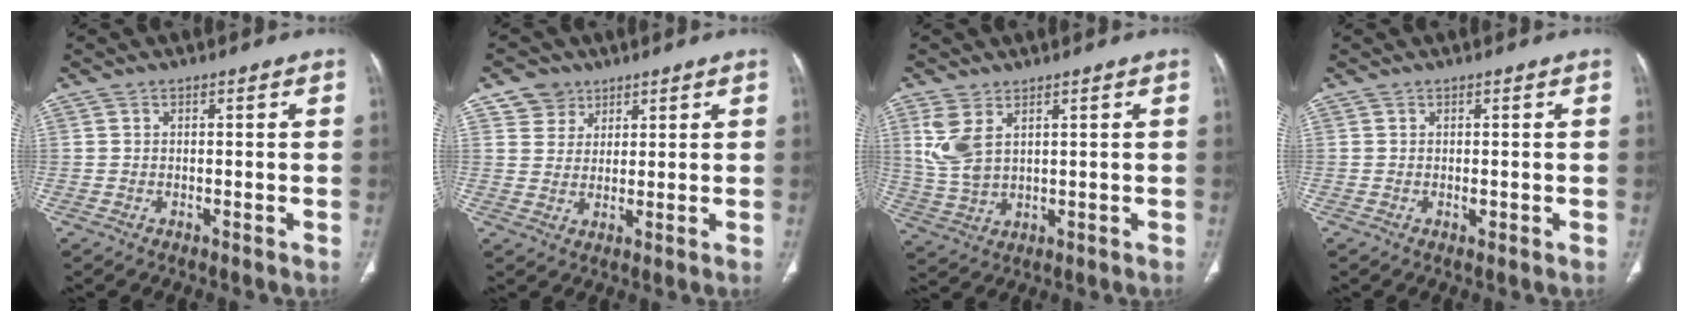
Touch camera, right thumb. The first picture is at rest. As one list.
[{"total": 4.9, "force": [2.9, 4.0, 0.3], "torque": [0.016, -0.016, 0.053]}, {"total": 7.2, "force": [2.8, 4.0, 5.2], "torque": [-0.119, -0.007, 0.069]}, {"total": 0.8, "force": [-0.1, 0.4, 0.6], "torque": [-0.010, -0.003, -0.001]}]